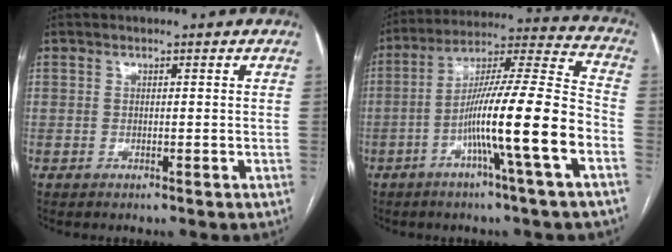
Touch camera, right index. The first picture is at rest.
{"total": 16.8, "force": [-5.8, -0.8, 15.7], "torque": [-0.270, 0.007, -0.104]}